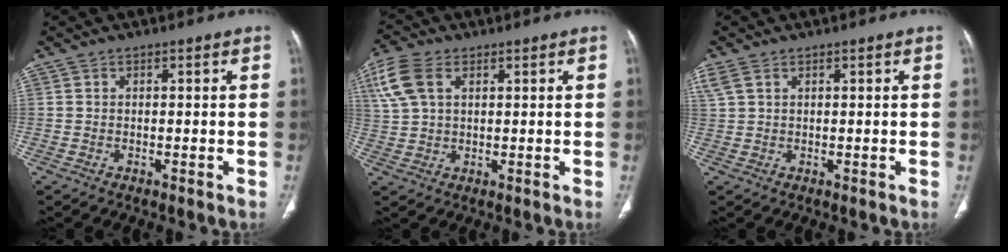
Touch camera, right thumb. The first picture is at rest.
{"total": 8.9, "force": [3.6, 5.3, 6.2], "torque": [-0.152, 0.011, 0.074]}
{"total": 2.8, "force": [1.5, 1.6, 1.8], "torque": [-0.063, 0.016, 0.043]}